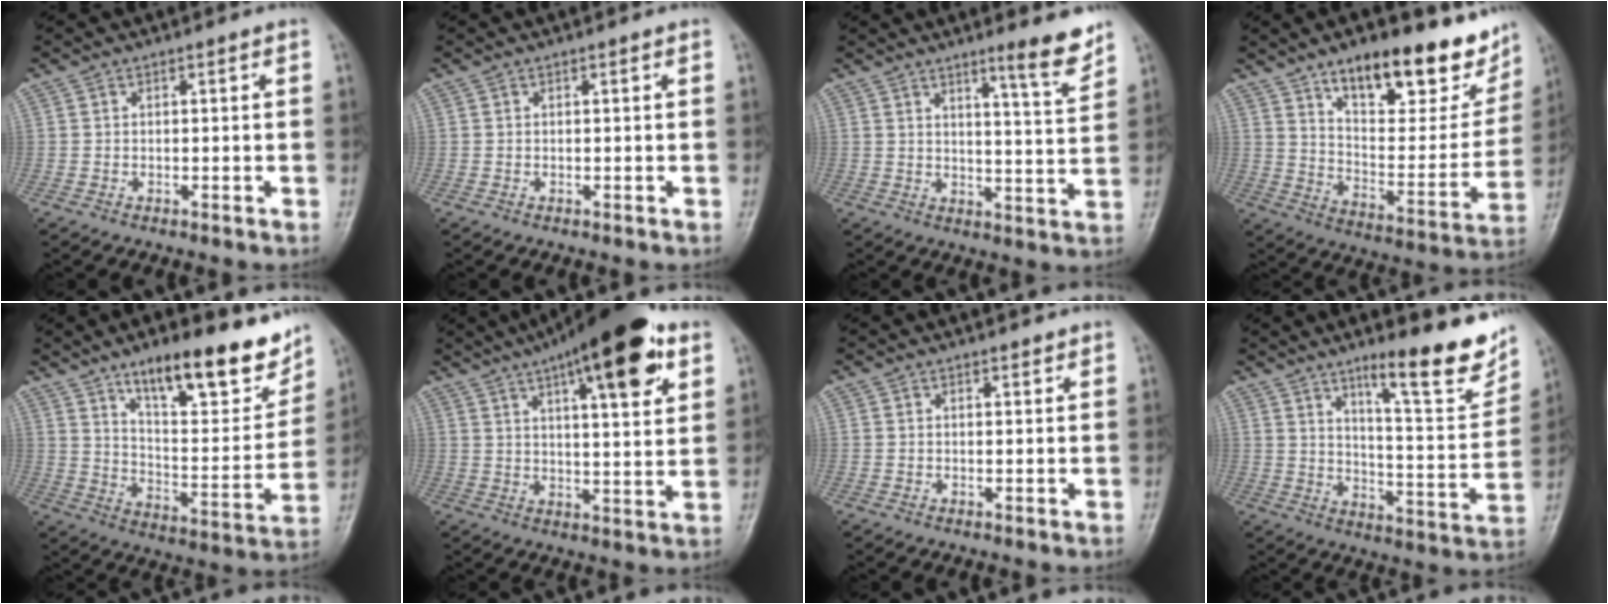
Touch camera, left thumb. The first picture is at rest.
{"total": 0.0}
{"total": 8.0, "force": [5.9, 0.5, 5.4], "torque": [-0.070, -0.050, 0.086]}
{"total": 22.1, "force": [15.4, 8.7, 13.2], "torque": [-0.130, -0.078, 0.236]}
{"total": 21.3, "force": [14.0, 6.8, 14.5], "torque": [-0.167, -0.071, 0.221]}
{"total": 19.2, "force": [10.3, 5.5, 15.2], "torque": [-0.209, -0.021, 0.150]}
{"total": 1.3, "force": [1.1, 0.4, 0.5], "torque": [-0.005, -0.007, 0.015]}
{"total": 17.9, "force": [11.6, 3.6, 13.1], "torque": [-0.147, -0.071, 0.177]}